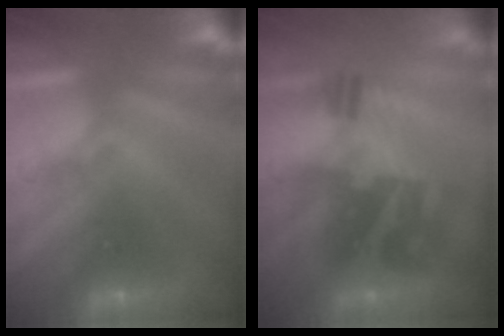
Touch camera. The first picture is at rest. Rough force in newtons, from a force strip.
{"total": 2.2}